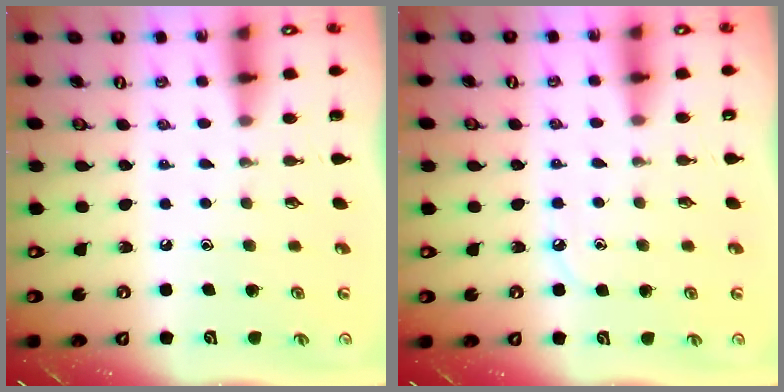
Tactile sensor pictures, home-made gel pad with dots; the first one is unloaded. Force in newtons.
{"total": 3.5, "press": 3.5, "slide": 0.5}